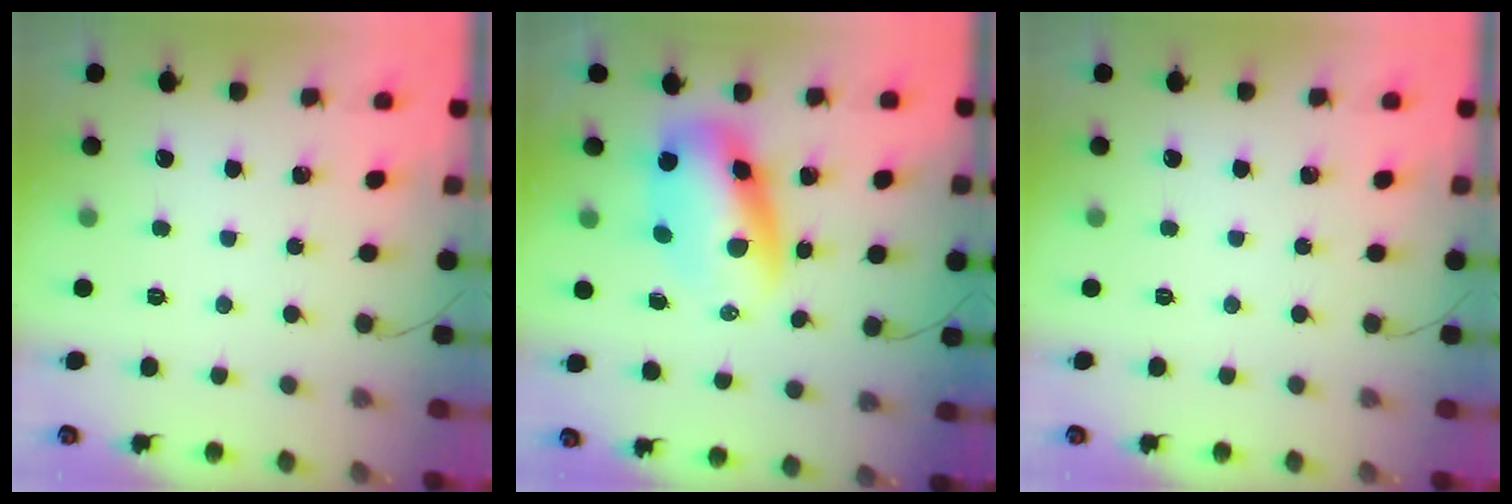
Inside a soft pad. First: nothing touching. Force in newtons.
{"total": 9.9, "press": 9.5, "slide": 2.6}
{"total": 0.0}